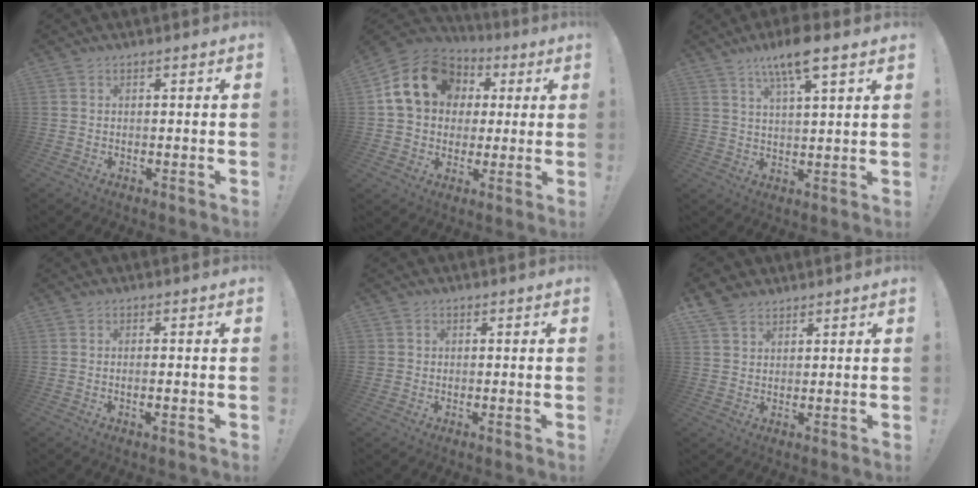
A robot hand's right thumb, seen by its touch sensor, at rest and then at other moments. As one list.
[{"total": 17.3, "force": [5.1, 14.0, 8.8], "torque": [-0.127, -0.003, 0.108]}, {"total": 9.2, "force": [6.2, 1.7, 6.7], "torque": [-0.110, -0.027, 0.103]}, {"total": 1.7, "force": [-0.1, -0.1, 1.7], "torque": [-0.024, -0.005, -0.004]}, {"total": 1.7, "force": [0.2, 1.6, 0.1], "torque": [-0.001, 0.001, 0.004]}, {"total": 5.3, "force": [4.0, 3.0, 1.7], "torque": [-0.031, -0.018, 0.078]}]